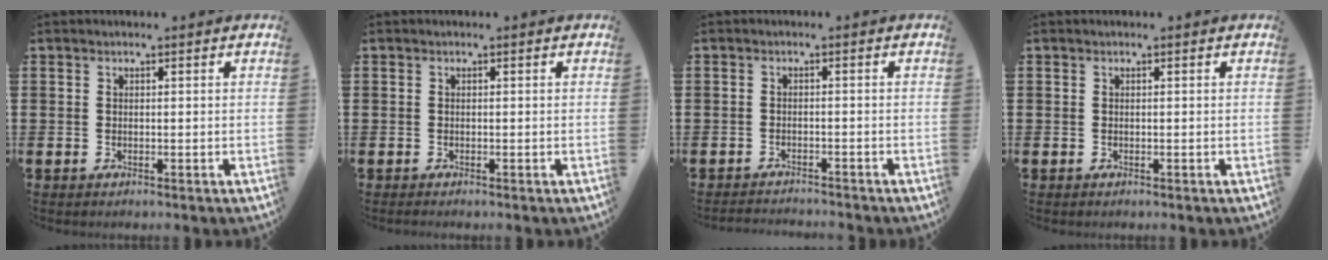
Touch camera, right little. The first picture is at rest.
{"total": 0.0}
{"total": 1.3, "force": [-1.3, -0.1, -0.1], "torque": [-0.002, 0.003, -0.027]}
{"total": 0.0}